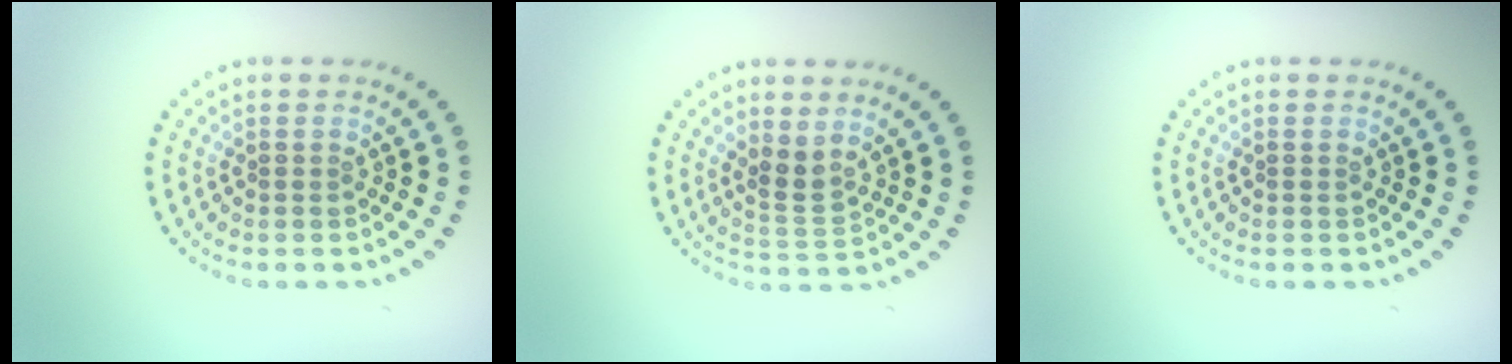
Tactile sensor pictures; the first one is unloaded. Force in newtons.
{"total": 2.2, "press": 1.6, "slide": 1.5}
{"total": 0.0}